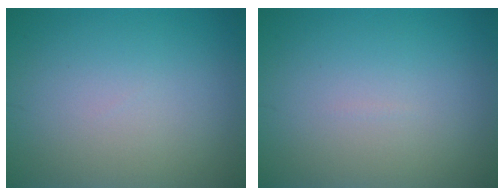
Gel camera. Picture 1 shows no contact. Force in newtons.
{"total": 0.0}